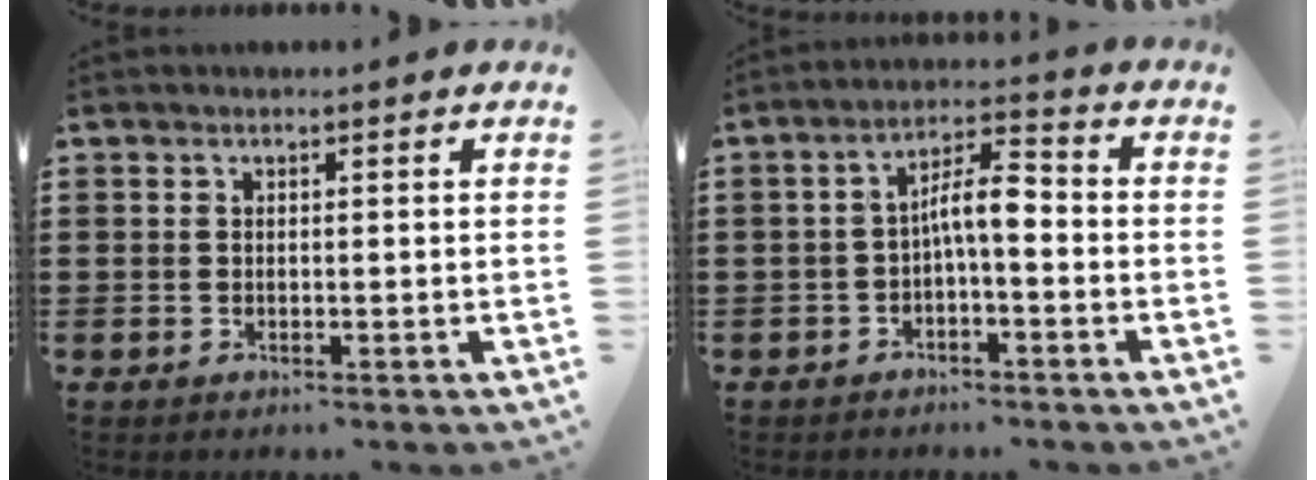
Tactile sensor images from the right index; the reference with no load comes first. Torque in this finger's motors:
{"motor_torque": [1.05, -0.52, 0.18, 0.17]}